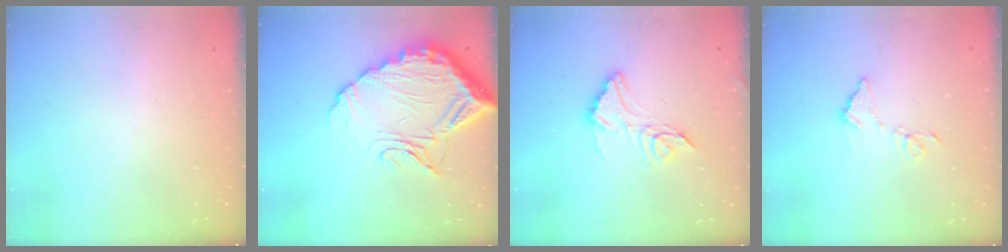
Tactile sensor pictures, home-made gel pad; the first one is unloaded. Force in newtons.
{"total": 18.6, "press": 18.6, "slide": 1.7}
{"total": 12.4, "press": 12.4, "slide": 0.8}
{"total": 8.0, "press": 8.0, "slide": 0.4}